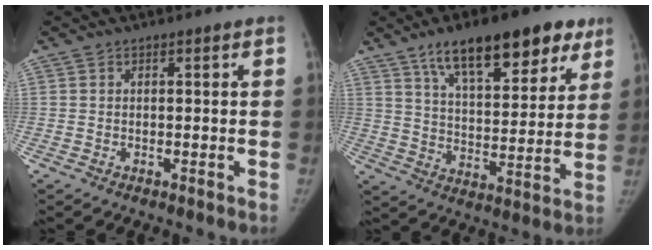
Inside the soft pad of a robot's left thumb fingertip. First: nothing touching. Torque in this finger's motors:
{"motor_torque": [1.01, -0.03, 1.34, -1.39, 0.46]}